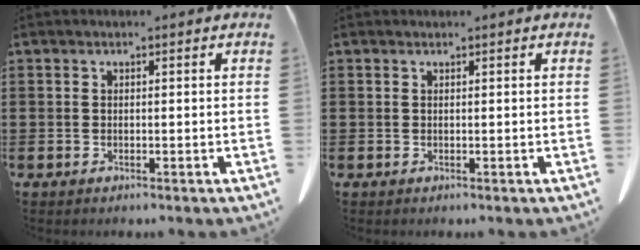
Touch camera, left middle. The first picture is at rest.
{"total": 0.0}